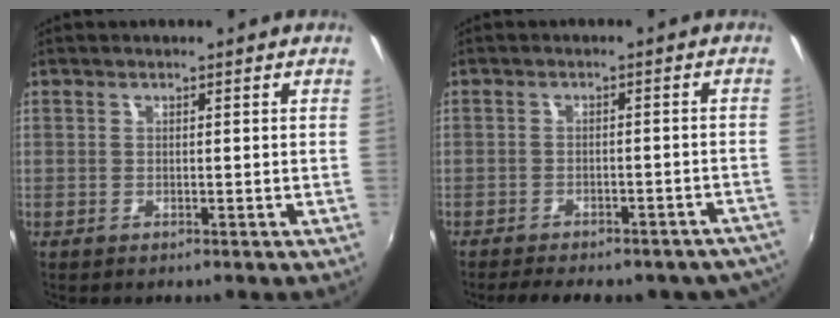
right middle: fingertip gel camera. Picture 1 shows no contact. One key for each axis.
{"total": 15.3, "fx": -13.1, "fy": 5.2, "fz": 6.1, "tx": -0.114, "ty": 0.002, "tz": -0.145}